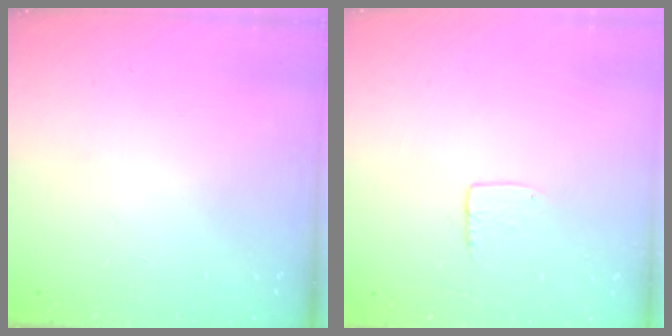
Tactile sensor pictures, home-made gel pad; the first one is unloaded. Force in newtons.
{"total": 3.7, "press": 3.7, "slide": 0.3}